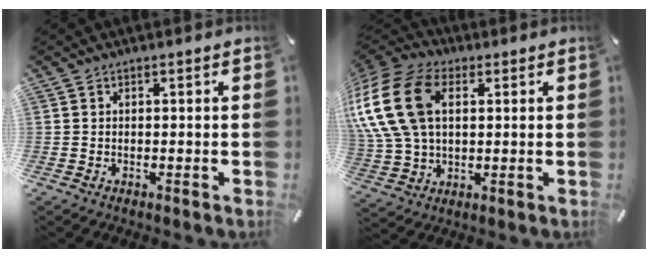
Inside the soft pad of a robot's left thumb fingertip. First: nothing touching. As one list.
[{"total": 21.2, "force": [5.0, 15.0, 14.1], "torque": [-0.331, 0.002, 0.089]}]